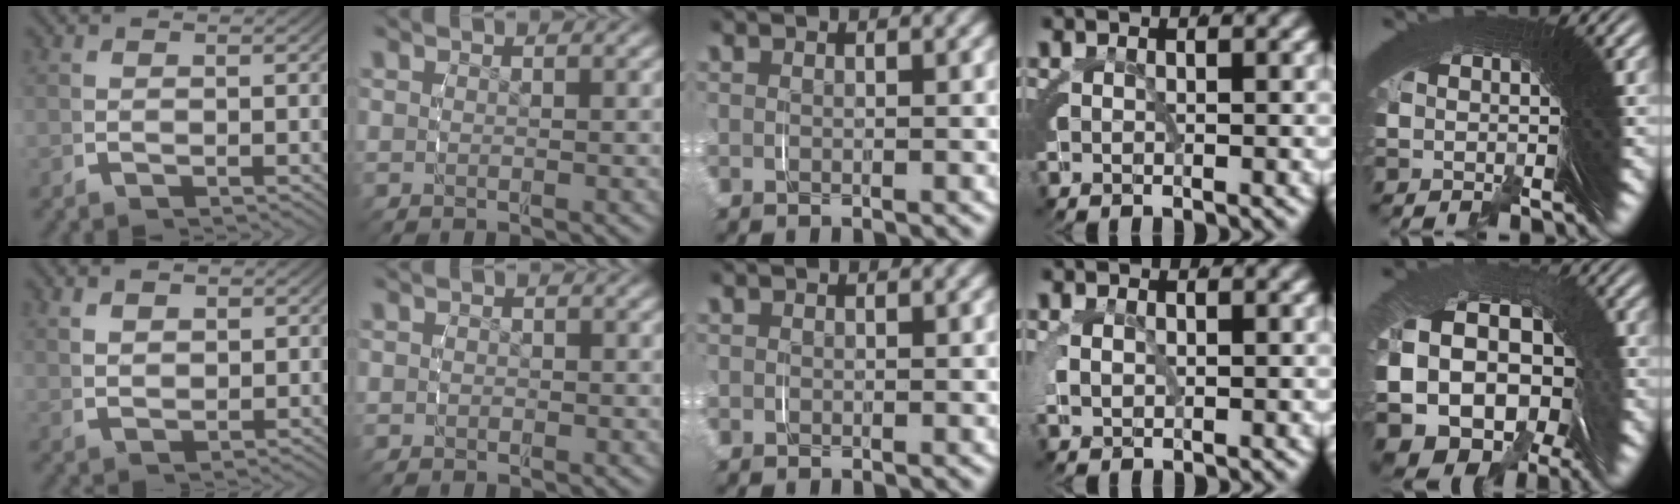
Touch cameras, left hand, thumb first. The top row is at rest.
{"thumb": {"total": 2.3, "force": [1.4, 1.3, 1.4], "torque": [-0.017, 0.000, 0.036]}, "index": {"total": 0.8, "force": [-0.3, 0.8, 0.0], "torque": [-0.005, -0.001, -0.007]}, "ring": {"total": 1.7, "force": [0.2, 1.4, 1.1], "torque": [-0.035, -0.007, 0.011]}, "little": {"total": 16.0, "force": [-2.9, 12.5, 9.6], "torque": [-0.233, -0.066, -0.034]}}